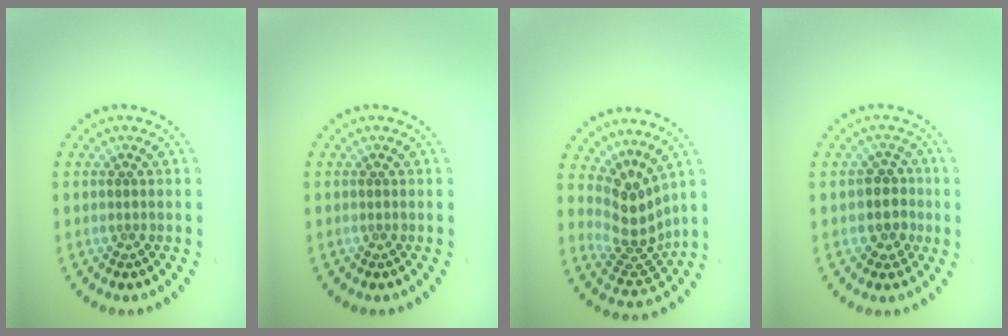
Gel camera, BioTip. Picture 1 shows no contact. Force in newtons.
{"total": 0.0}
{"total": 3.7, "press": 2.7, "slide": 2.6}
{"total": 2.8, "press": 2.4, "slide": 1.4}